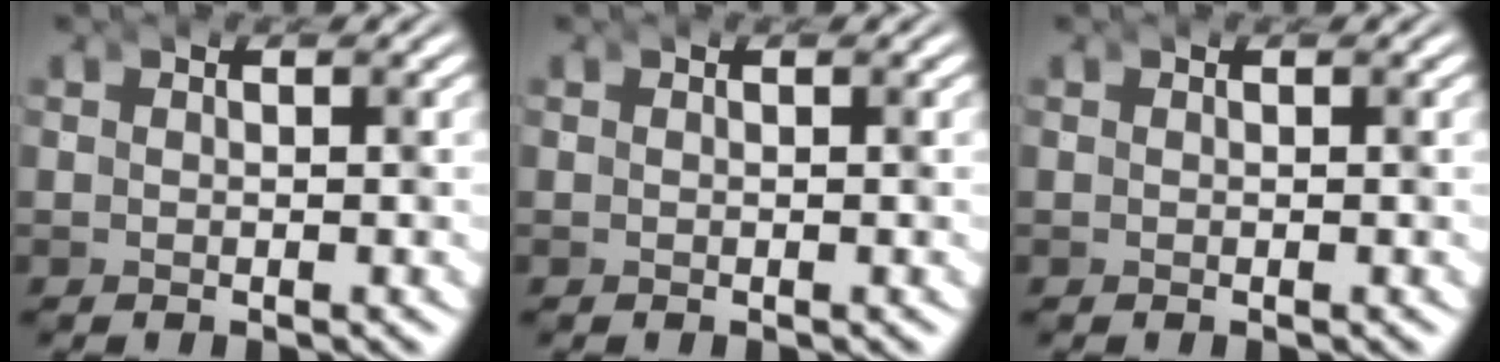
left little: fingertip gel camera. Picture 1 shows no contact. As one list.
[{"total": 0.0}, {"total": 0.0}]